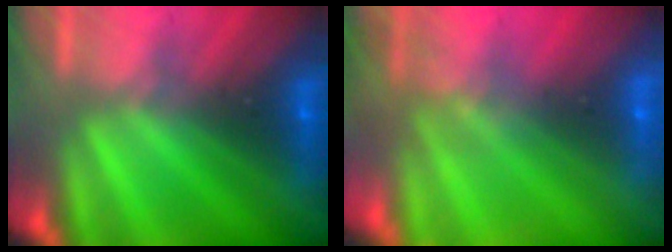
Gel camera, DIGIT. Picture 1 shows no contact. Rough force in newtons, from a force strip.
{"total": 9.2}